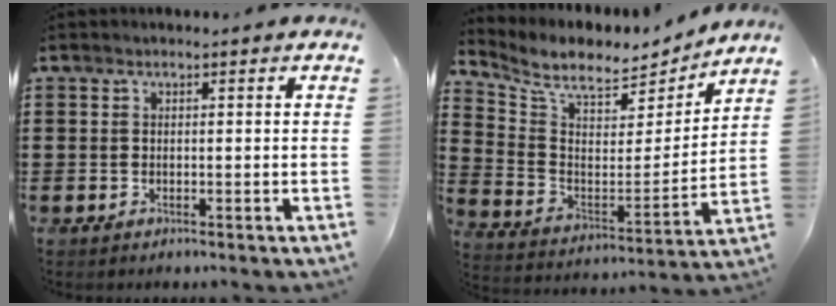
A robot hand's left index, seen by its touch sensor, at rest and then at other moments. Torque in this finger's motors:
{"motor_torque": [1.09, -1.05, 0.15, 0.07]}